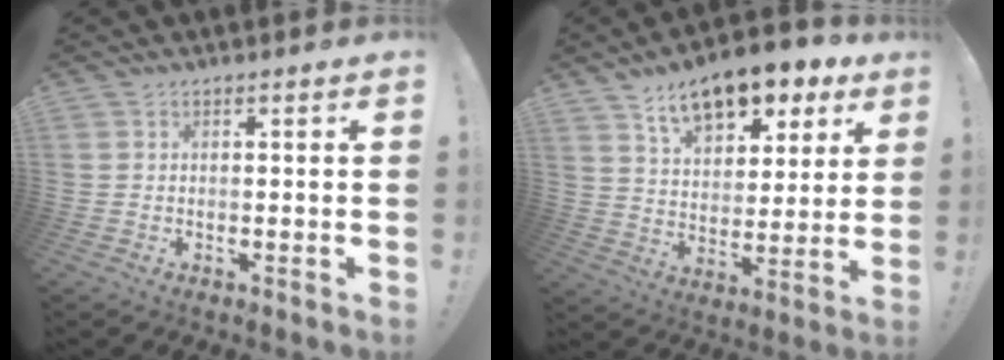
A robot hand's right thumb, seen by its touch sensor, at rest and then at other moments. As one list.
[{"total": 14.6, "force": [10.1, 7.2, 7.7], "torque": [-0.116, -0.068, 0.179]}]